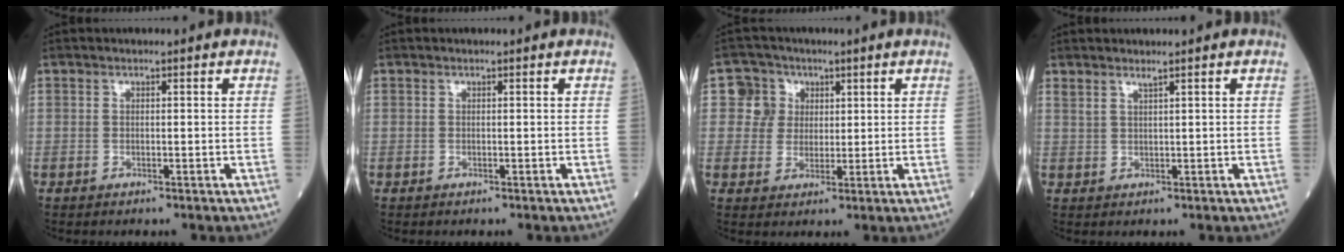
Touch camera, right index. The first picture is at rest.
{"total": 0.0}
{"total": 5.3, "force": [1.7, 5.0, 0.3], "torque": [0.000, 0.018, 0.031]}
{"total": 1.4, "force": [1.3, -0.2, 0.7], "torque": [-0.013, -0.001, 0.028]}